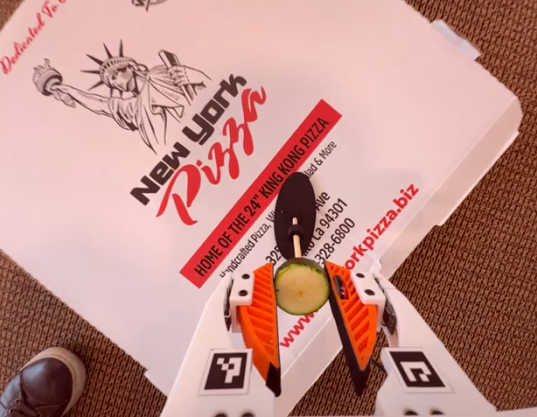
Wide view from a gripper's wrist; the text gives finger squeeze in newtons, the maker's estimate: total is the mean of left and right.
{"total": 7.1, "left": 7.1, "right": 7.2}